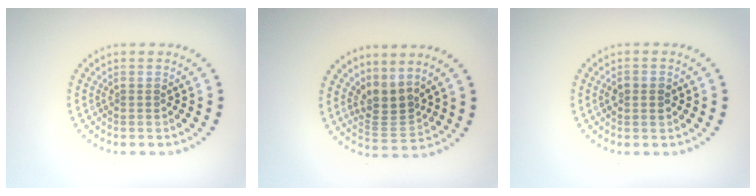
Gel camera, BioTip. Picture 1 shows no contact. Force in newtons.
{"total": 2.8, "press": 2.0, "slide": 2.0}
{"total": 2.0, "press": 2.0, "slide": 0.1}